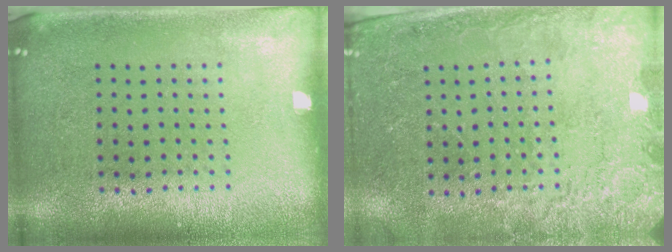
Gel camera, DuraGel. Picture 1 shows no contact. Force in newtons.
{"total": 2.4, "press": 2.4, "slide": 0.6}